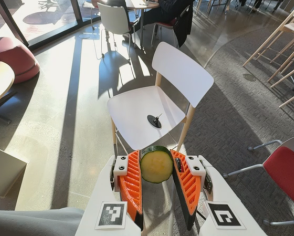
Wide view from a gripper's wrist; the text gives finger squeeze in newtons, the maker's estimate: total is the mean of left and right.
{"total": 9.5, "left": 9.8, "right": 9.3}